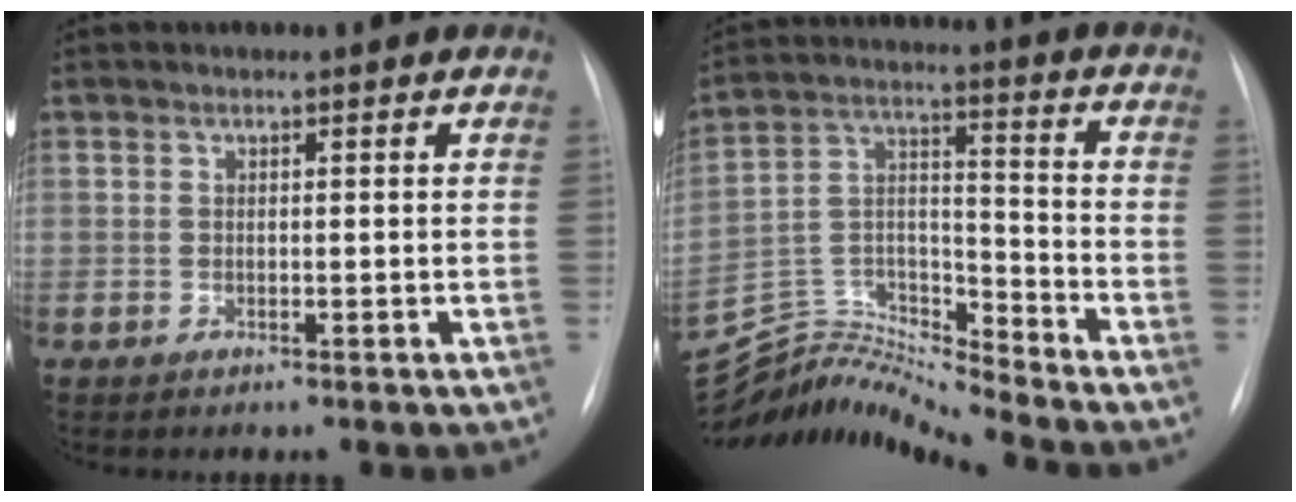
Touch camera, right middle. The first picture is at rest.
{"total": 13.8, "force": [-13.6, -2.0, 0.4], "torque": [-0.008, 0.046, -0.254]}